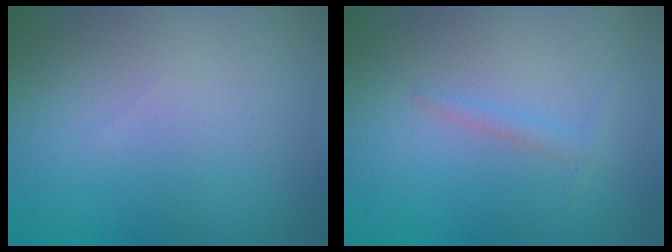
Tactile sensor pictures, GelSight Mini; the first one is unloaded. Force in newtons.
{"total": 1.0, "press": 1.0, "slide": 0.1}